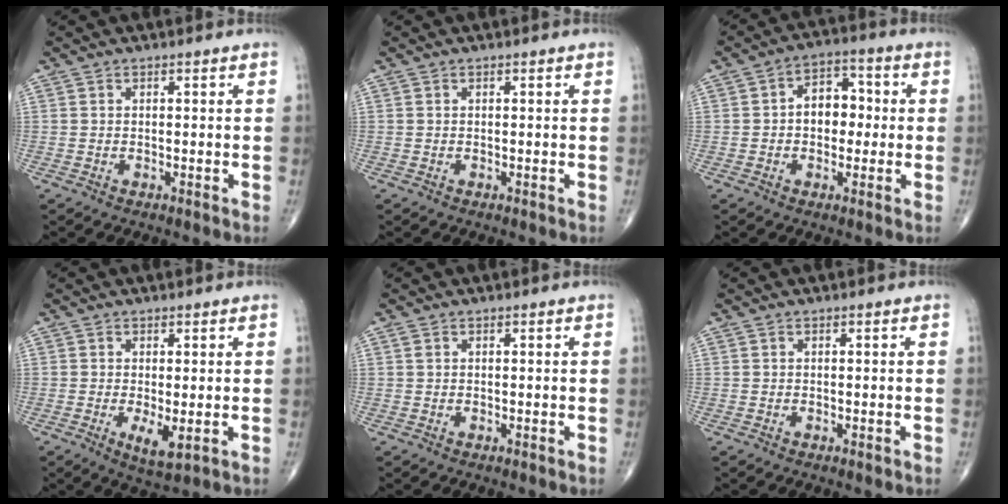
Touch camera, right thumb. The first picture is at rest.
{"total": 0.0}
{"total": 7.9, "force": [0.1, 5.6, 5.6], "torque": [-0.053, 0.024, -0.009]}
{"total": 4.0, "force": [-0.6, 1.3, 3.8], "torque": [-0.064, -0.013, -0.006]}
{"total": 0.6, "force": [0.3, 0.4, 0.4], "torque": [-0.009, 0.006, 0.005]}
{"total": 0.0}